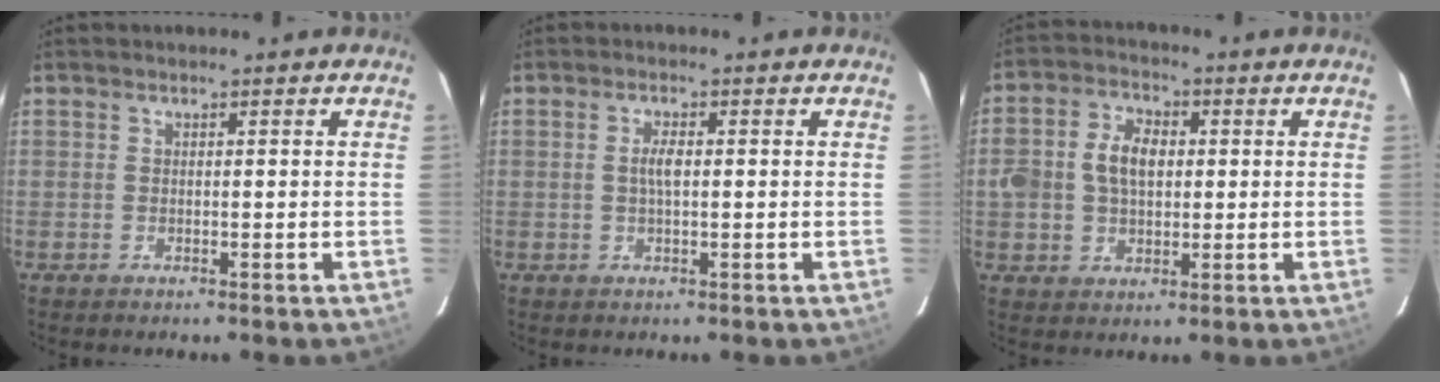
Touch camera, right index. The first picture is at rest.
{"total": 2.3, "force": [0.1, 0.7, 2.2], "torque": [-0.043, 0.003, 0.000]}
{"total": 8.3, "force": [0.7, 5.7, 6.0], "torque": [-0.117, 0.021, 0.015]}